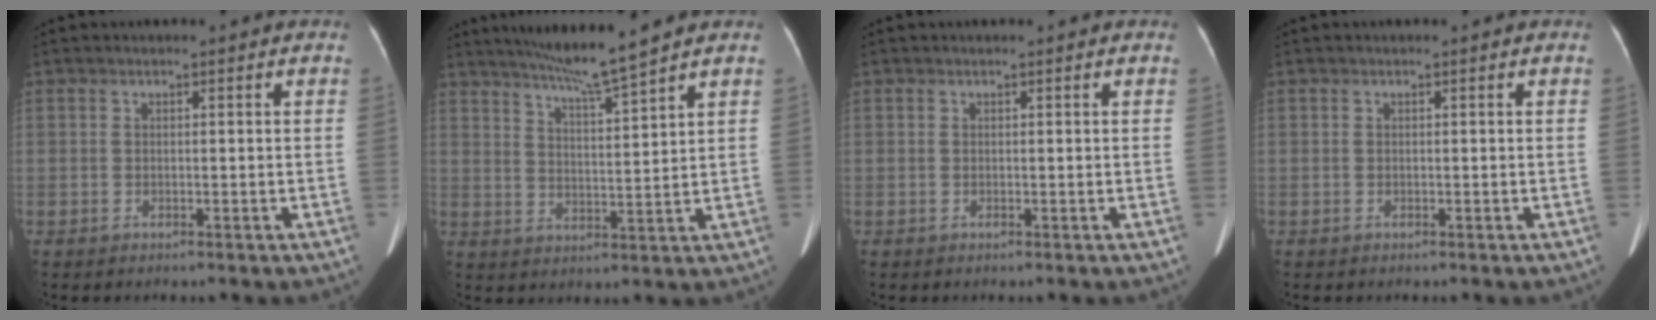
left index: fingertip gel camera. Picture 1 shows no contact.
{"total": 8.3, "force": [7.0, -1.6, 4.1], "torque": [-0.068, -0.006, 0.123]}
{"total": 0.0}
{"total": 0.0}